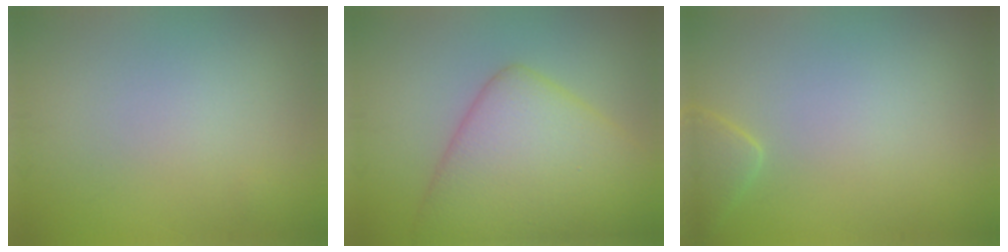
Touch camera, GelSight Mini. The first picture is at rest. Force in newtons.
{"total": 9.3, "press": 9.3, "slide": 0.1}
{"total": 1.9, "press": 1.9, "slide": 0.2}